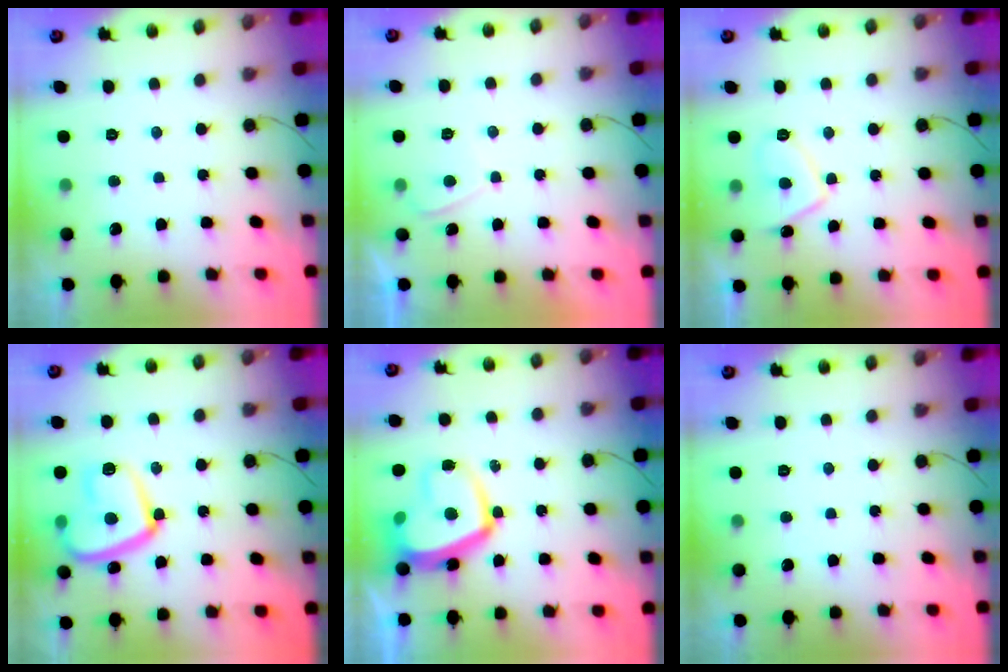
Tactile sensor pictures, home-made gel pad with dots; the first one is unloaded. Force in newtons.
{"total": 1.5, "press": 1.4, "slide": 0.6}
{"total": 6.8, "press": 6.7, "slide": 1.4}
{"total": 17.1, "press": 17.0, "slide": 2.0}
{"total": 14.2, "press": 14.1, "slide": 1.4}
{"total": 0.0}